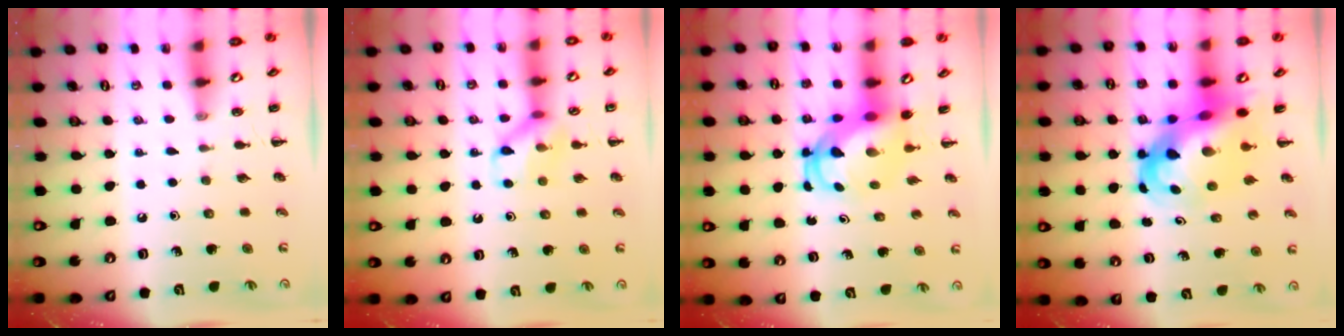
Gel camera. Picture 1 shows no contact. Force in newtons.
{"total": 10.3, "press": 10.3, "slide": 1.0}
{"total": 5.1, "press": 5.0, "slide": 0.5}
{"total": 10.1, "press": 9.7, "slide": 2.8}